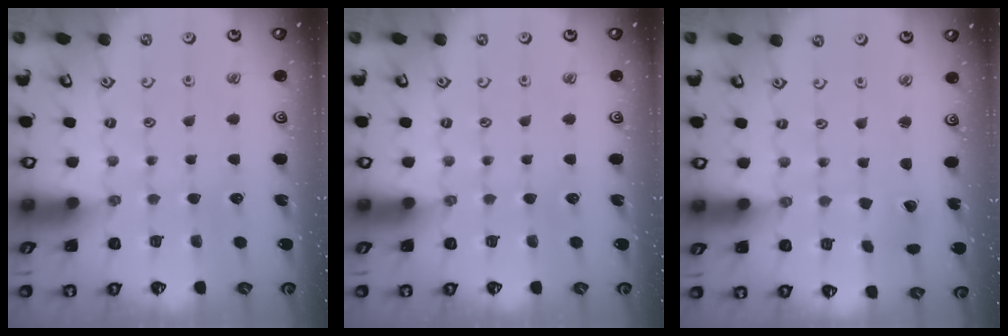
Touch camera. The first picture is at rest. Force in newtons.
{"total": 0.0}
{"total": 1.6, "press": 1.6, "slide": 0.1}